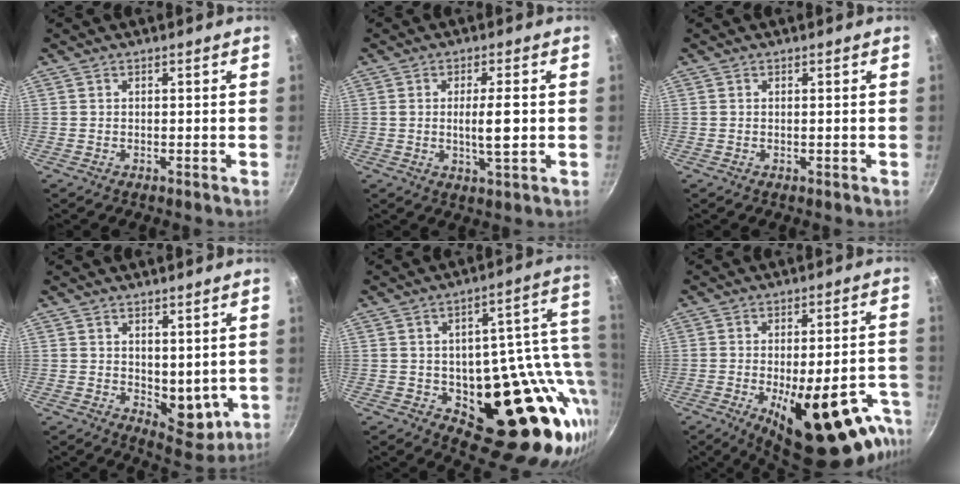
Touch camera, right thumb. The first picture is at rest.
{"total": 5.9, "force": [-0.1, 1.1, 5.8], "torque": [-0.102, -0.003, -0.001]}
{"total": 0.0}
{"total": 6.7, "force": [1.0, 4.1, 5.1], "torque": [-0.050, -0.024, 0.022]}
{"total": 27.3, "force": [-3.3, 14.1, 23.1], "torque": [-0.239, -0.019, -0.031]}
{"total": 21.6, "force": [-10.0, 8.6, 17.1], "torque": [-0.175, 0.021, -0.128]}